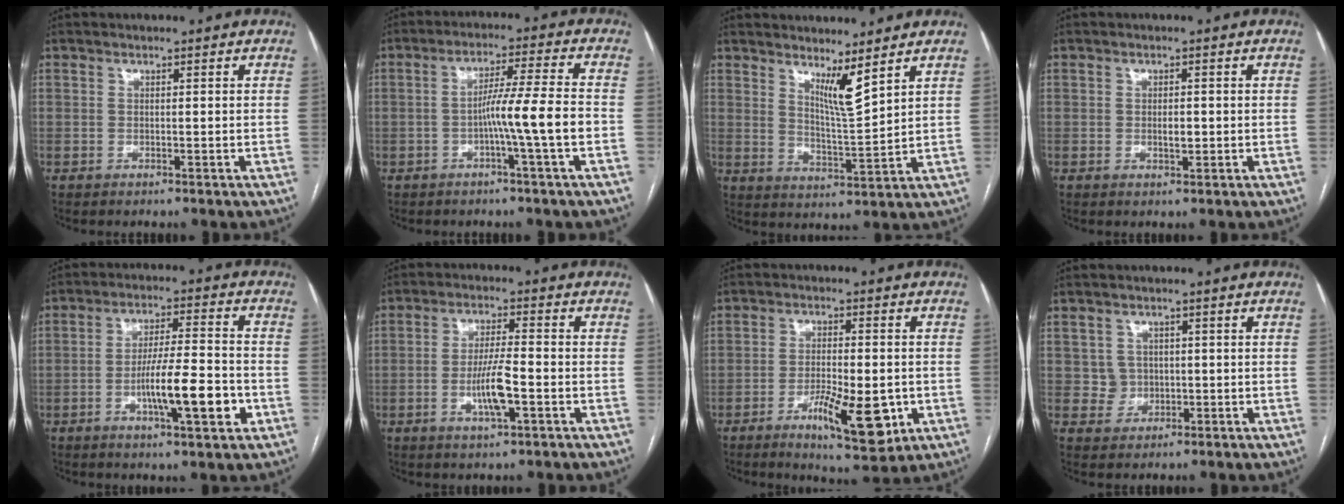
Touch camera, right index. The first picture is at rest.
{"total": 7.9, "force": [-2.2, -1.3, 7.4], "torque": [-0.125, 0.009, -0.037]}
{"total": 5.3, "force": [3.8, -0.3, 3.7], "torque": [-0.067, -0.027, 0.073]}
{"total": 1.8, "force": [-0.2, 0.8, 1.7], "torque": [-0.029, 0.000, -0.002]}
{"total": 11.2, "force": [-3.6, 1.5, 10.5], "torque": [-0.175, 0.002, -0.059]}
{"total": 6.8, "force": [-2.1, 1.0, 6.4], "torque": [-0.122, -0.002, -0.037]}
{"total": 10.2, "force": [-3.5, 2.7, 9.2], "torque": [-0.143, -0.012, -0.047]}
{"total": 2.7, "force": [0.1, 2.7, 0.1], "torque": [0.006, 0.007, 0.005]}